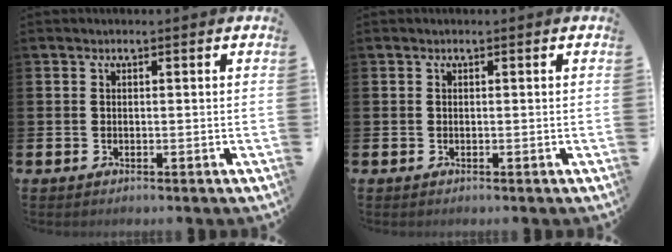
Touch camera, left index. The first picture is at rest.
{"total": 0.0}